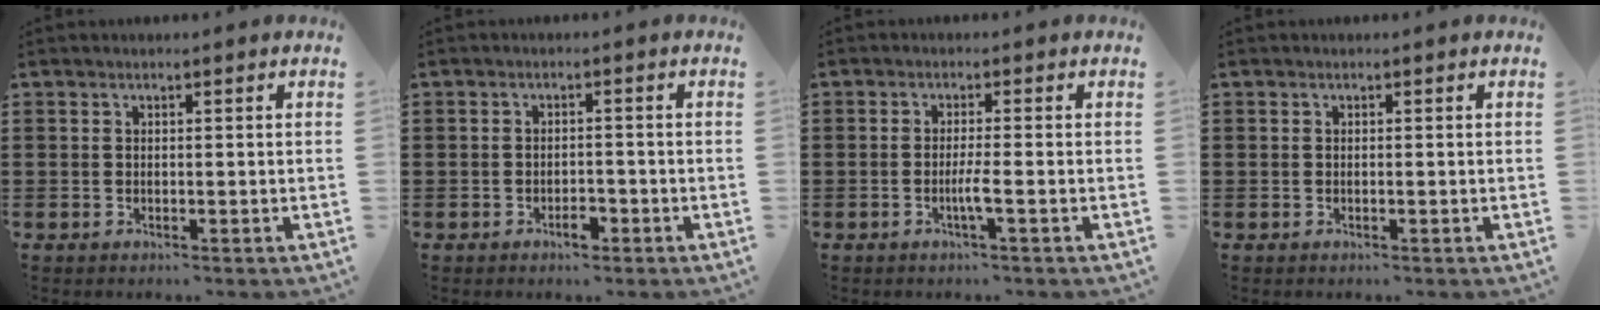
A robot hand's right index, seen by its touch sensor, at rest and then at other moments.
{"total": 2.4, "force": [-1.5, 0.9, 1.7], "torque": [-0.032, 0.002, -0.028]}
{"total": 2.9, "force": [-1.0, -0.2, 2.7], "torque": [-0.053, -0.009, -0.023]}
{"total": 0.0}